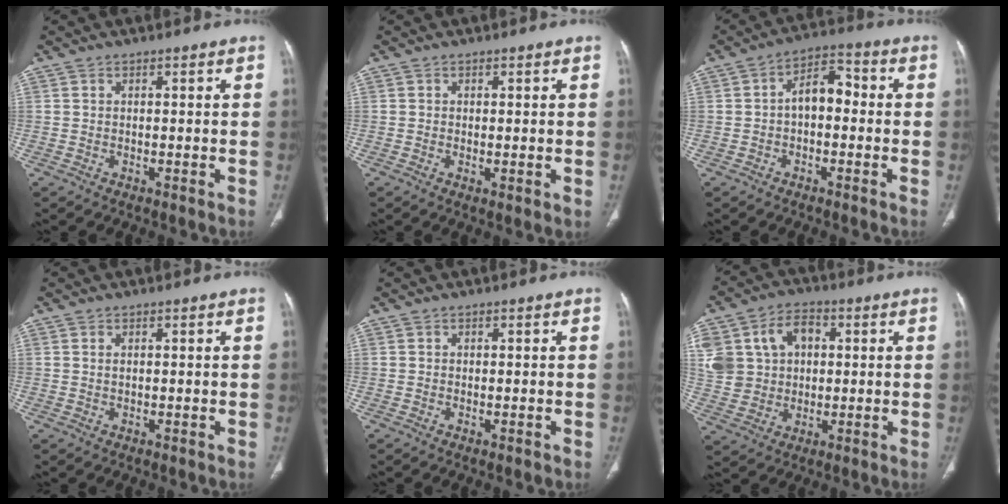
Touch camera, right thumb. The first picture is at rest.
{"total": 1.5, "force": [0.0, 0.5, 1.4], "torque": [-0.027, -0.008, 0.000]}
{"total": 7.0, "force": [-0.5, 4.3, 5.5], "torque": [-0.072, 0.031, -0.020]}
{"total": 0.6, "force": [0.3, 0.3, 0.5], "torque": [-0.012, 0.003, 0.007]}
{"total": 0.7, "force": [-0.3, 0.3, 0.6], "torque": [-0.008, -0.001, -0.004]}
{"total": 14.8, "force": [3.5, 11.9, 8.2], "torque": [-0.148, 0.019, 0.070]}